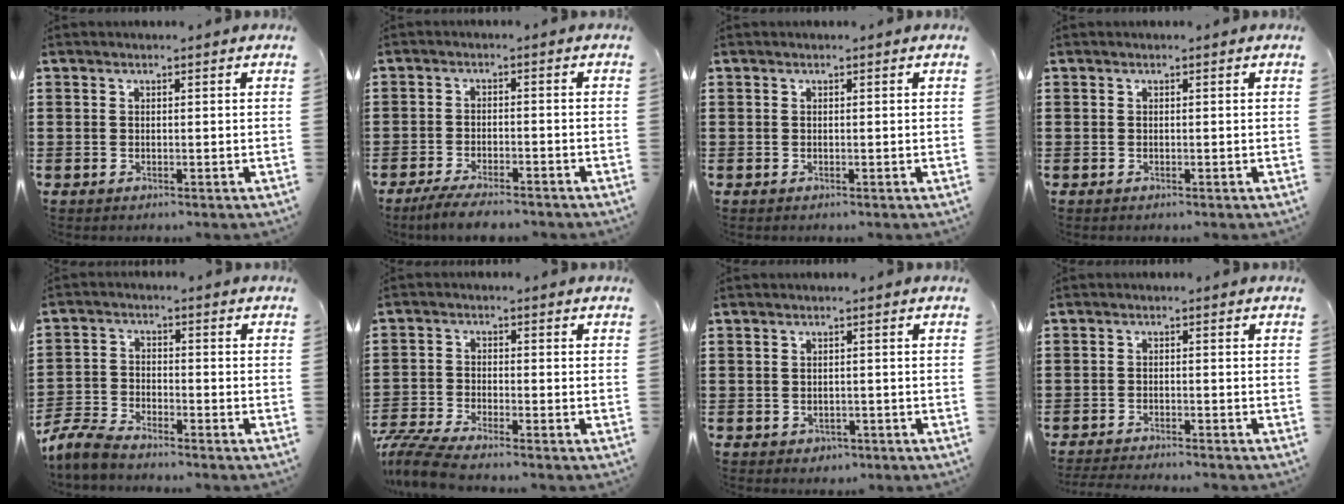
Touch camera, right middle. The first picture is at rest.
{"total": 4.2, "force": [-3.9, 0.4, 1.5], "torque": [-0.030, -0.003, -0.076]}
{"total": 0.0}
{"total": 0.0}
{"total": 5.2, "force": [-4.9, 0.7, 1.5], "torque": [-0.049, -0.003, -0.101]}
{"total": 5.3, "force": [-5.0, 0.3, 1.8], "torque": [-0.062, -0.014, -0.104]}
{"total": 0.8, "force": [-0.5, 0.6, 0.0], "torque": [-0.003, 0.000, -0.014]}
{"total": 2.5, "force": [-2.5, -0.2, 0.1], "torque": [-0.004, -0.001, -0.052]}